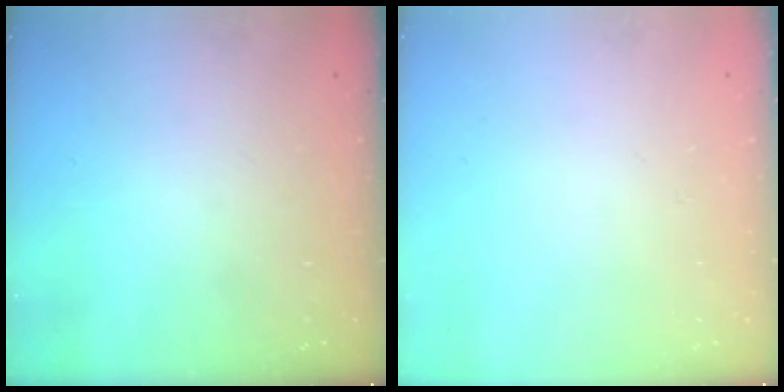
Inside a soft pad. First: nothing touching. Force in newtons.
{"total": 0.0}